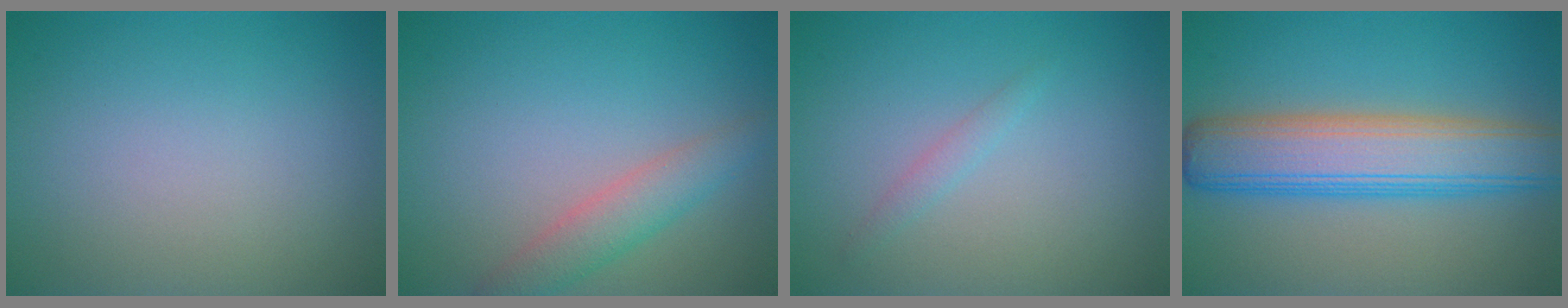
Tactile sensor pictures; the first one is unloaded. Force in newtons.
{"total": 2.9, "press": 2.9, "slide": 0.2}
{"total": 1.0, "press": 1.0, "slide": 0.1}
{"total": 8.1, "press": 8.1, "slide": 0.3}